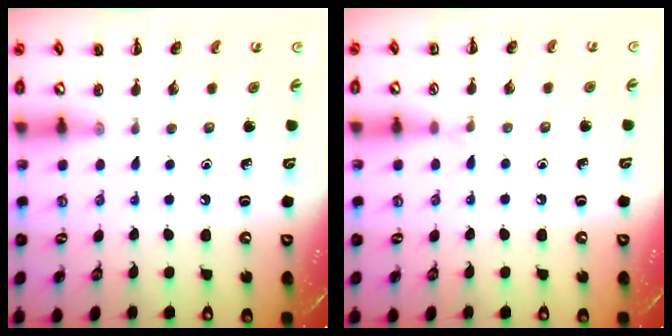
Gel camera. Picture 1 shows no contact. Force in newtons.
{"total": 3.7, "press": 3.5, "slide": 1.3}